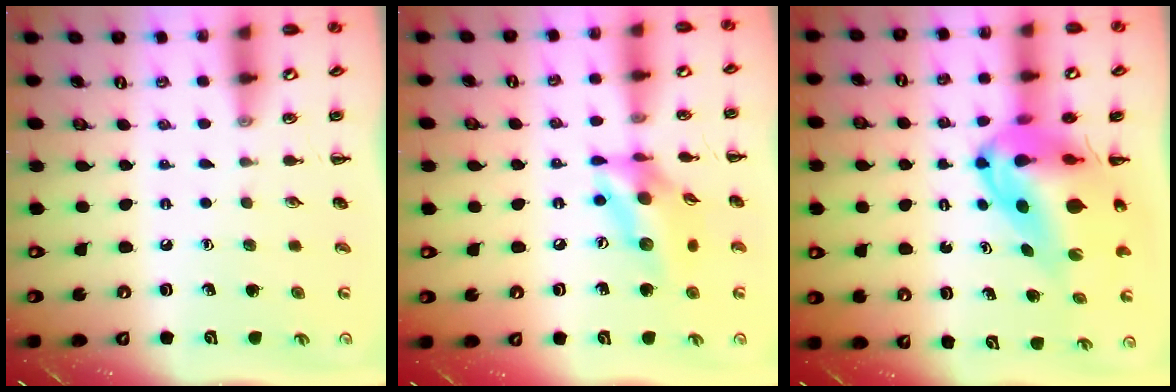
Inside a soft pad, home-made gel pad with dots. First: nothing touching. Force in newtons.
{"total": 13.3, "press": 12.9, "slide": 3.5}
{"total": 15.3, "press": 14.6, "slide": 4.7}